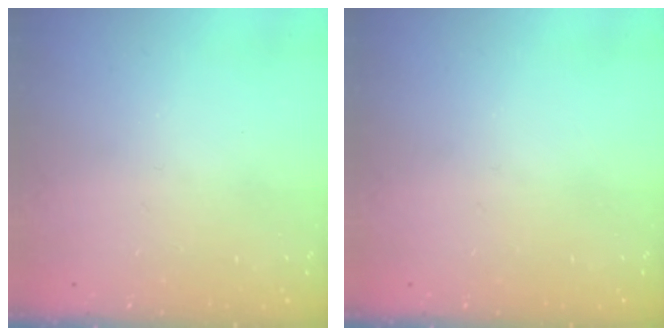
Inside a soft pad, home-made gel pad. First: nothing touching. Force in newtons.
{"total": 0.0}